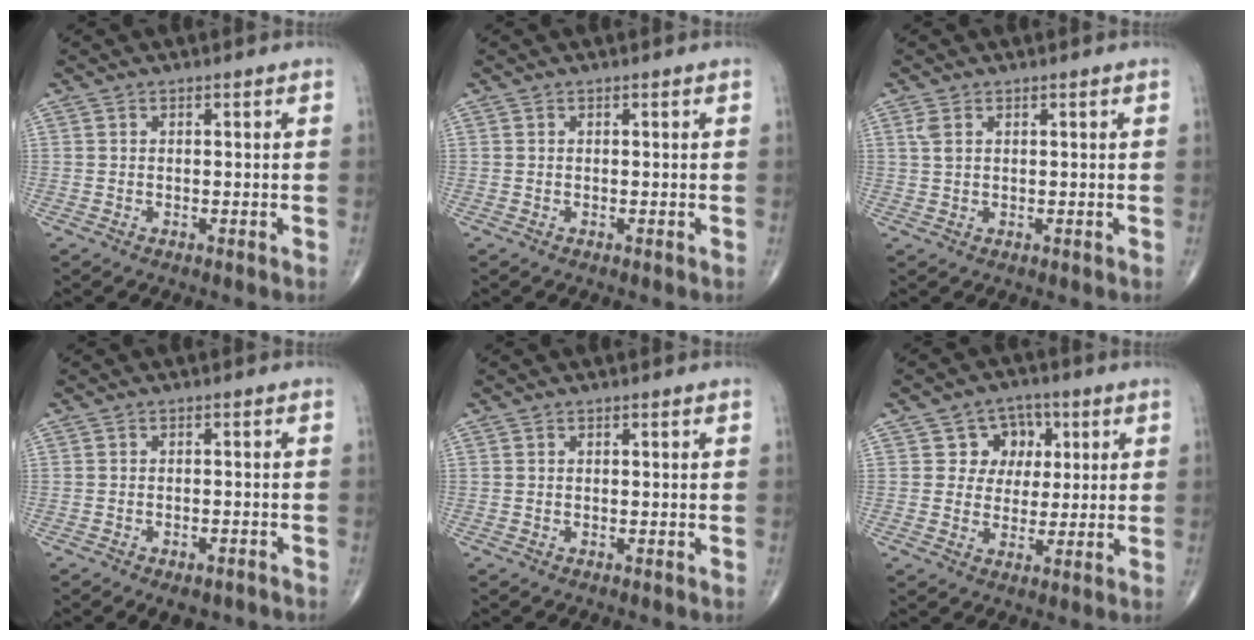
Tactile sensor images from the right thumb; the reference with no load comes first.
{"total": 0.0}
{"total": 1.8, "force": [0.8, 0.8, 1.4], "torque": [-0.034, 0.009, 0.025]}
{"total": 4.1, "force": [-2.8, 2.1, 2.1], "torque": [-0.024, 0.017, -0.034]}
{"total": 0.0}
{"total": 6.9, "force": [2.1, 6.1, 2.4], "torque": [0.007, 0.002, 0.028]}